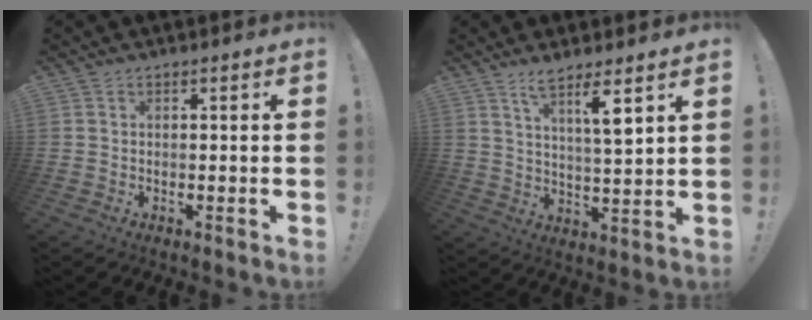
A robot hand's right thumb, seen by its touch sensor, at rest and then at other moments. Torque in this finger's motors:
{"motor_torque": [-0.48, 0.83, 0.44, 0.70, 0.01]}